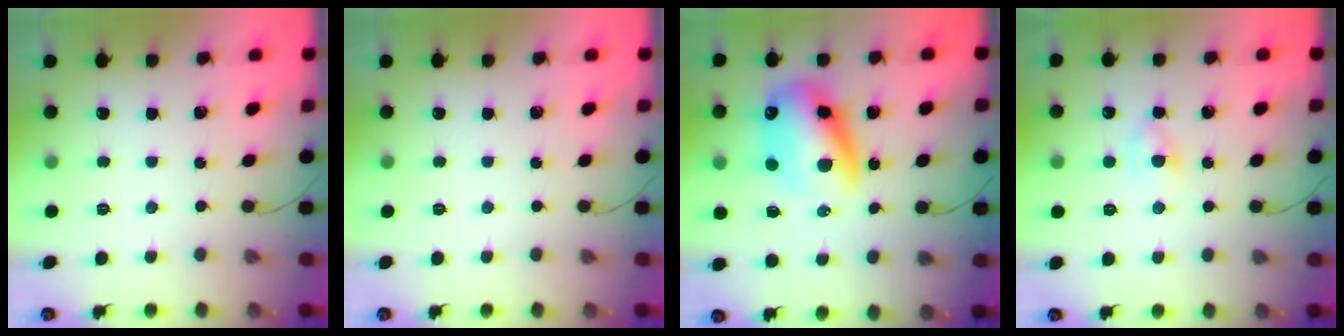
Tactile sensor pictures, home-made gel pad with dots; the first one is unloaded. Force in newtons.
{"total": 0.0}
{"total": 14.9, "press": 14.4, "slide": 3.8}
{"total": 3.2, "press": 3.0, "slide": 1.2}